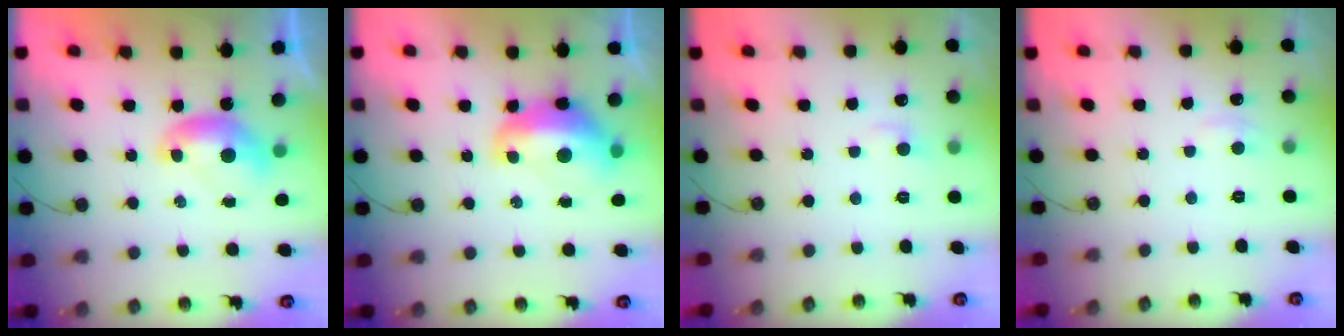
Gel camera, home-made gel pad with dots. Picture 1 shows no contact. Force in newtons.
{"total": 4.1, "press": 4.0, "slide": 0.8}
{"total": 1.1, "press": 0.9, "slide": 0.6}
{"total": 2.9, "press": 2.8, "slide": 0.5}